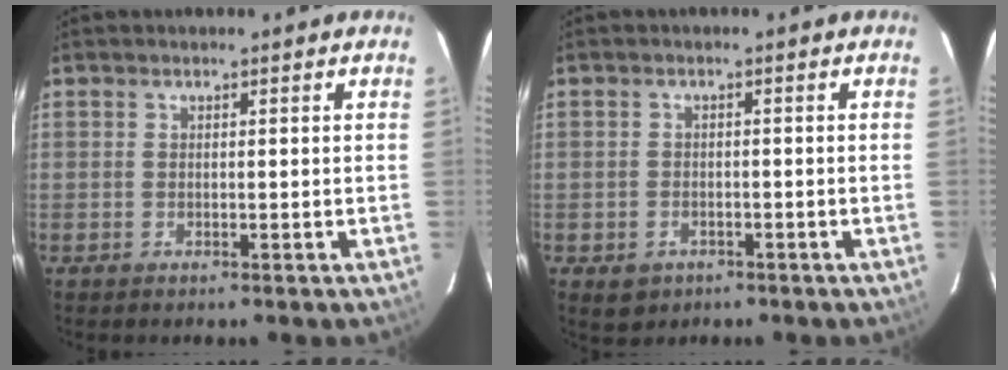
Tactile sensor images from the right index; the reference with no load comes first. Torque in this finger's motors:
{"motor_torque": [0.35, -0.21, -0.08, -0.01]}